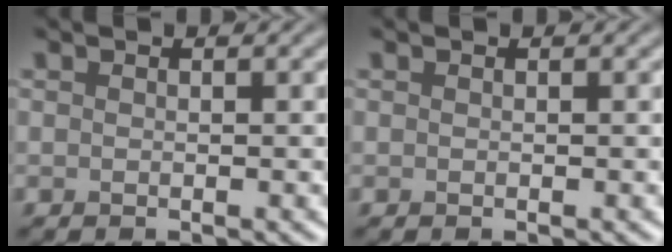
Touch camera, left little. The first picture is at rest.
{"total": 0.0}